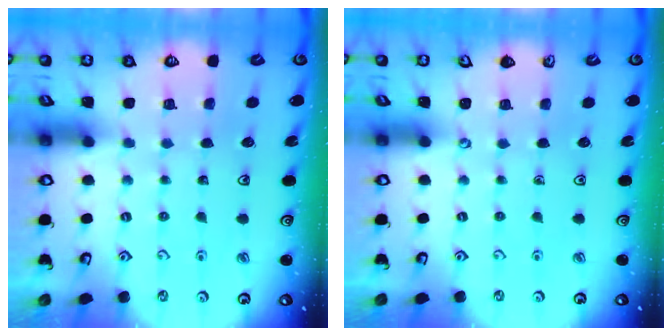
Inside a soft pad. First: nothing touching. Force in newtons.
{"total": 0.0}